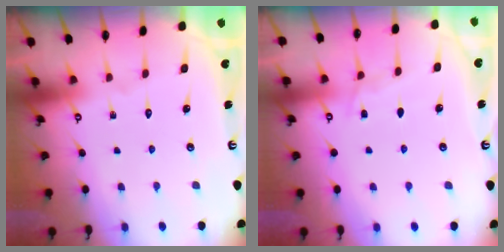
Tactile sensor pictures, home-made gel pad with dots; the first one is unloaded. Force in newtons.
{"total": 5.6, "press": 5.5, "slide": 0.6}